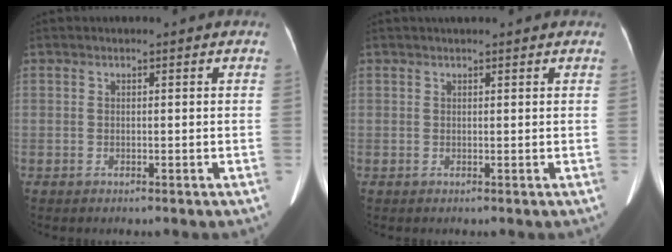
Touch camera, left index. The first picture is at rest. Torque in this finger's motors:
{"motor_torque": [0.11, -0.09, 0.00, 0.00]}